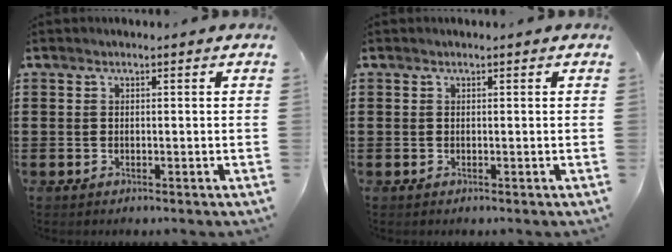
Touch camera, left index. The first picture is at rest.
{"total": 0.0}